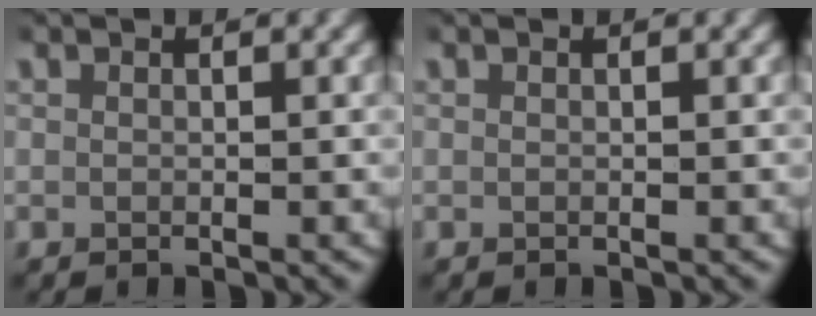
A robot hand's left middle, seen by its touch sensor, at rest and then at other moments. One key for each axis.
{"total": 0.0}